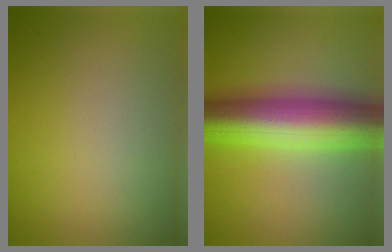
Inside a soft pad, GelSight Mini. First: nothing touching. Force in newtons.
{"total": 12.2, "press": 12.2, "slide": 0.1}